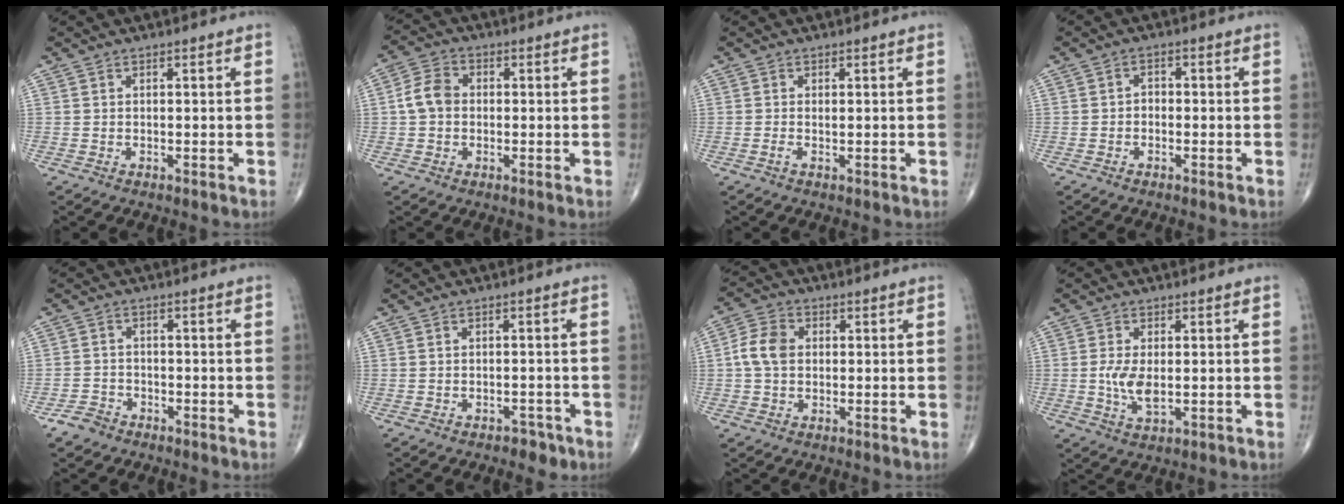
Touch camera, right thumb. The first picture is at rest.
{"total": 5.5, "force": [-0.1, 4.3, 3.4], "torque": [-0.059, 0.015, -0.011]}
{"total": 0.8, "force": [-0.1, 0.3, 0.7], "torque": [-0.013, 0.003, -0.002]}
{"total": 1.7, "force": [-0.6, 1.3, 0.9], "torque": [-0.003, 0.009, -0.016]}
{"total": 3.4, "force": [-2.6, 2.2, 0.7], "torque": [-0.010, 0.014, -0.049]}
{"total": 2.8, "force": [-2.0, 1.7, 0.9], "torque": [-0.003, 0.015, -0.024]}
{"total": 6.2, "force": [0.2, 4.6, 4.2], "torque": [-0.080, 0.013, -0.003]}
{"total": 5.3, "force": [-0.3, 2.5, 4.6], "torque": [-0.097, -0.010, -0.003]}